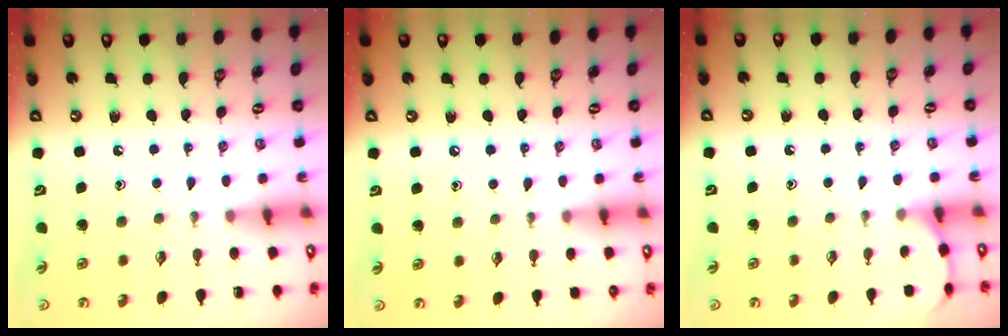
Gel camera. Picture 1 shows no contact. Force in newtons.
{"total": 5.3, "press": 5.2, "slide": 0.7}
{"total": 3.3, "press": 3.3, "slide": 0.5}